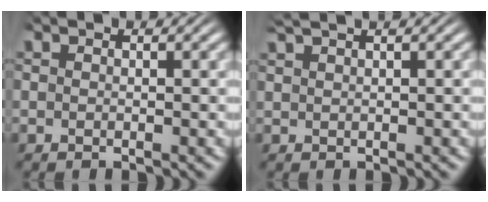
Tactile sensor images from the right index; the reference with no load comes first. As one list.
[{"total": 2.1, "force": [1.8, -0.3, 1.0], "torque": [-0.005, 0.009, 0.033]}]